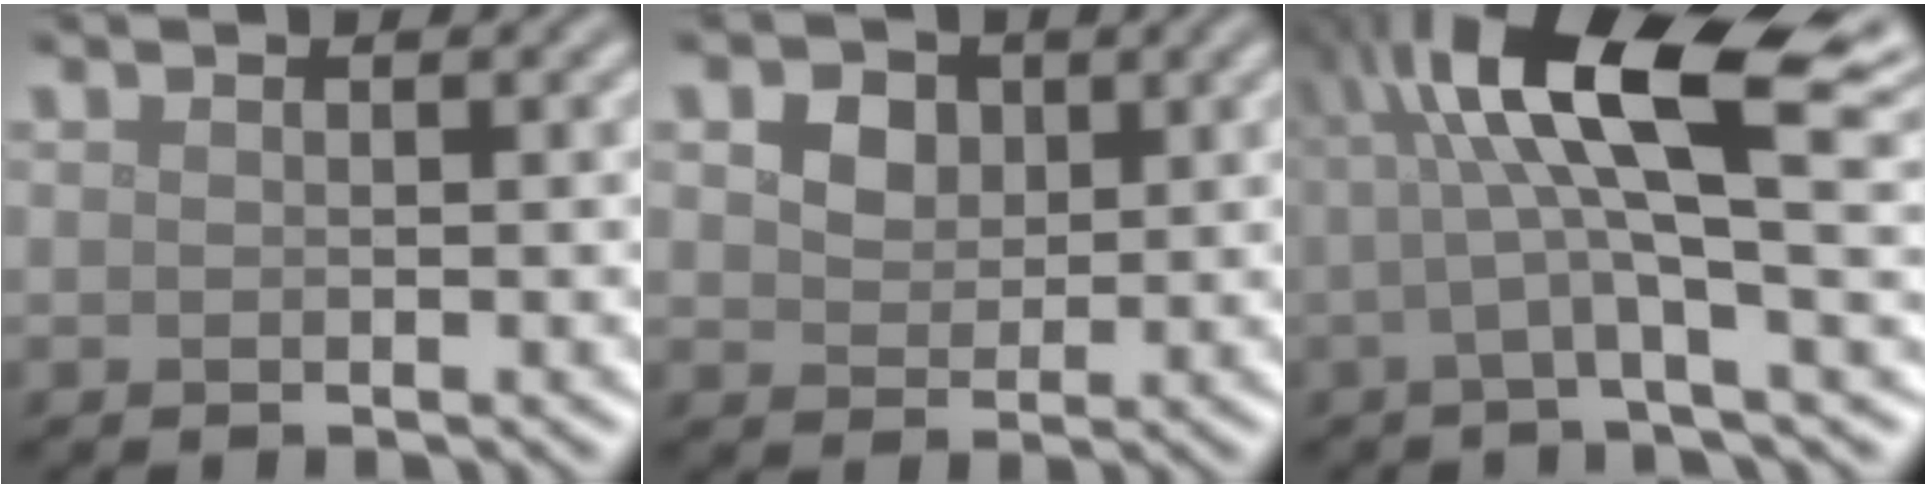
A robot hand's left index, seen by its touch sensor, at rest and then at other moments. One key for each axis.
{"total": 5.0, "fx": 2.4, "fy": 3.4, "fz": 2.8, "tx": -0.064, "ty": 0.012, "tz": 0.030}
{"total": 11.3, "fx": 3.0, "fy": 2.4, "fz": 10.6, "tx": -0.173, "ty": 0.018, "tz": 0.054}